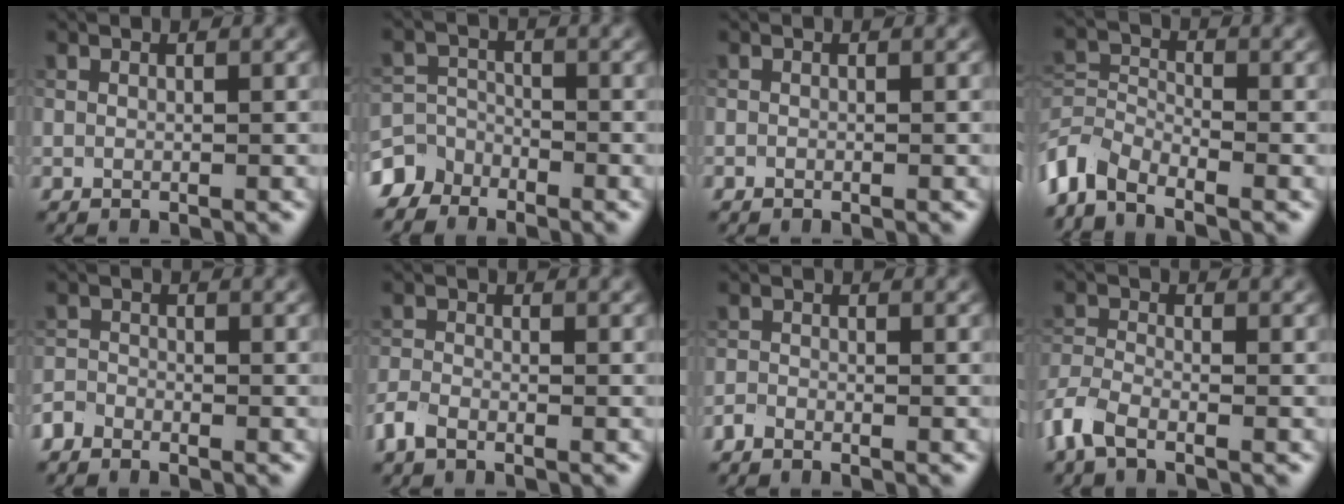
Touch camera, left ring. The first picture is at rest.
{"total": 4.2, "force": [-3.5, 2.3, 0.2], "torque": [0.011, 0.001, -0.070]}
{"total": 0.0}
{"total": 5.1, "force": [-4.0, 2.1, 2.3], "torque": [-0.048, -0.005, -0.093]}
{"total": 1.7, "force": [-1.5, 0.6, 0.2], "torque": [-0.009, 0.002, -0.040]}
{"total": 2.0, "force": [-1.5, 0.8, 1.0], "torque": [-0.023, 0.000, -0.040]}
{"total": 1.0, "force": [-0.9, 0.3, 0.2], "torque": [-0.003, 0.001, -0.022]}
{"total": 3.5, "force": [-2.6, 1.2, 2.0], "torque": [-0.050, -0.007, -0.068]}